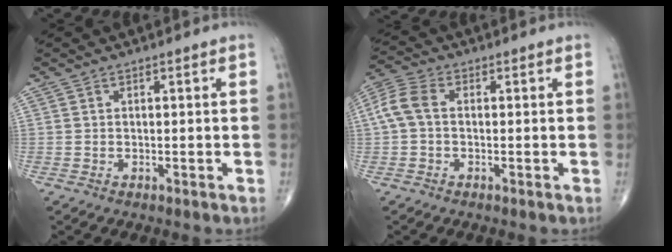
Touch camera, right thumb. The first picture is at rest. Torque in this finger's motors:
{"motor_torque": [0.05, 0.08, 0.07, -0.07, 0.13]}